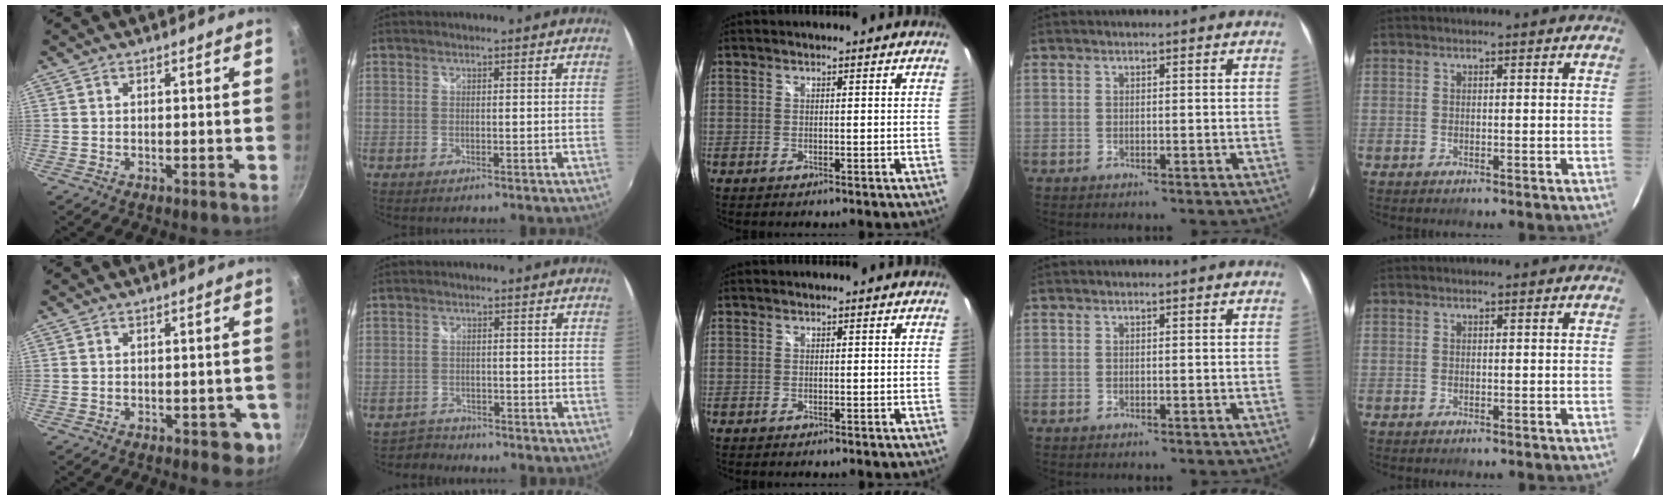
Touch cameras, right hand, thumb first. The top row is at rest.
{"thumb": {"total": 4.6, "force": [-1.5, 2.8, 3.3], "torque": [-0.013, 0.012, -0.012]}, "index": {"total": 2.6, "force": [-2.0, 1.5, -0.8], "torque": [0.009, 0.011, -0.037]}}